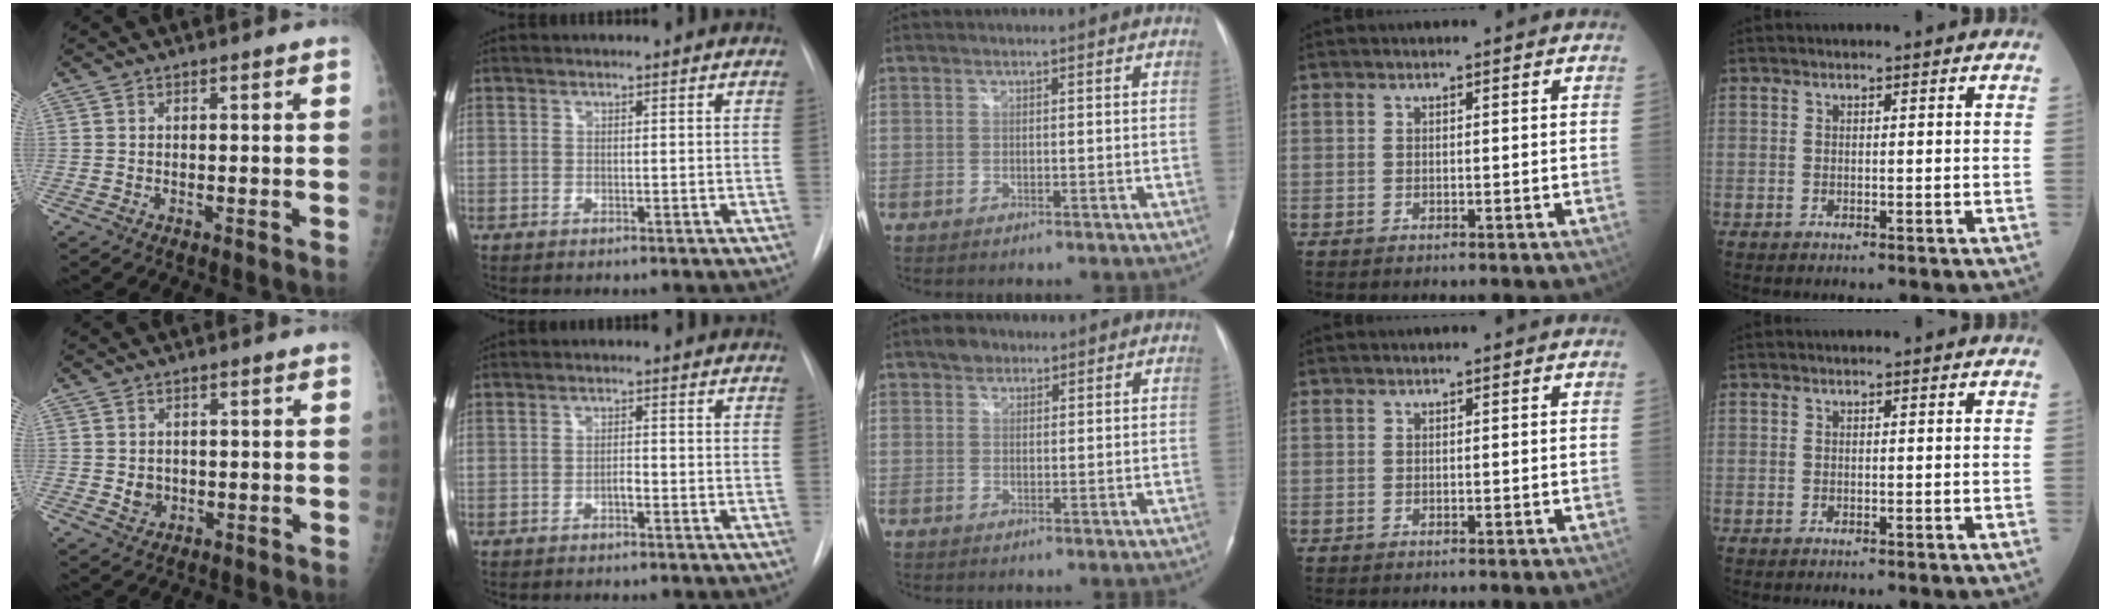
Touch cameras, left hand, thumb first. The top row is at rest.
{"thumb": {"total": 2.8, "force": [-0.1, 2.5, 1.3], "torque": [-0.009, 0.000, 0.007]}, "index": {"total": 1.3, "force": [-0.7, 0.4, 1.0], "torque": [-0.017, 0.002, -0.012]}, "middle": {"total": 2.4, "force": [1.6, 1.6, 0.7], "torque": [-0.014, 0.007, 0.026]}}